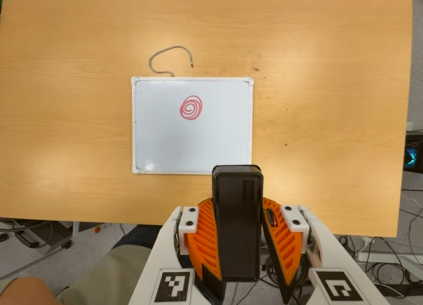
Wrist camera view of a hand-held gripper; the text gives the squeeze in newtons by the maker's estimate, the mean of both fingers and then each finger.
{"total": 8.9, "left": 7.6, "right": 10.2}